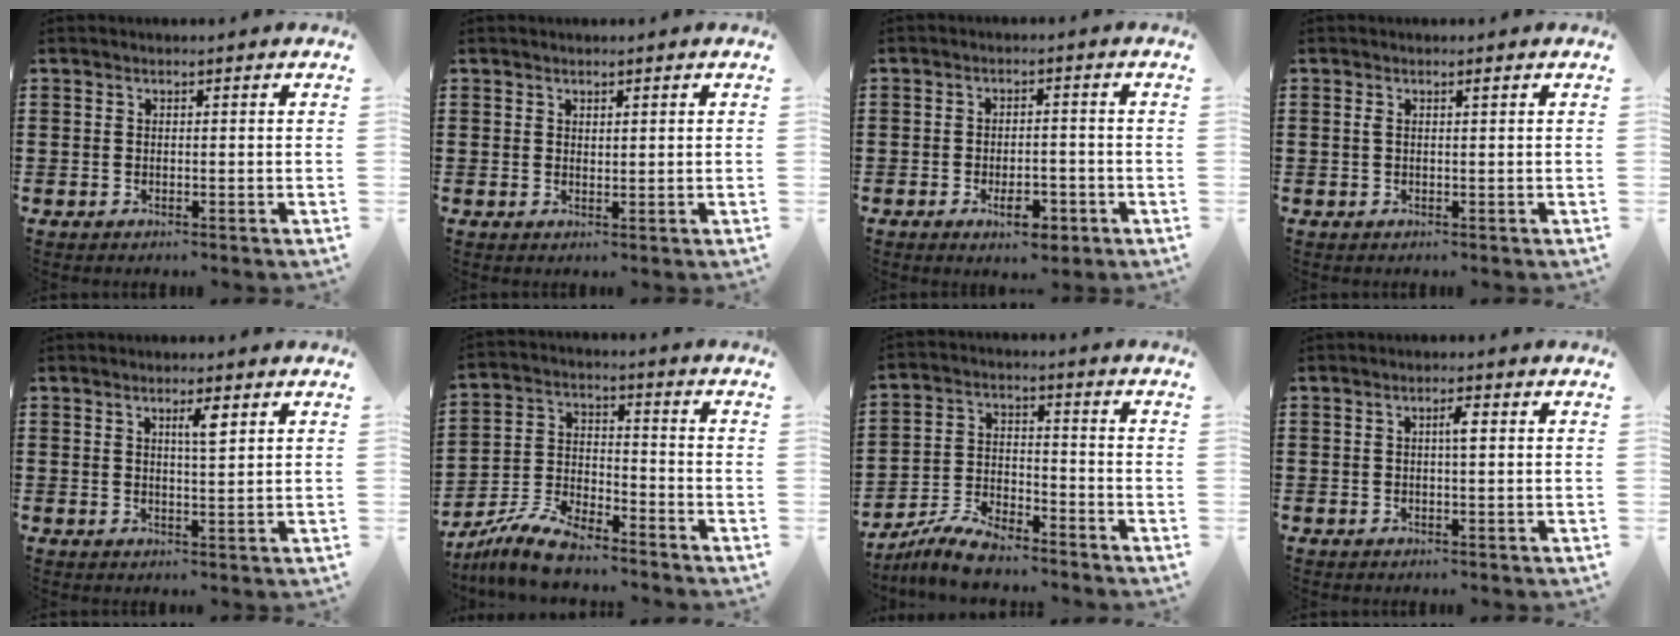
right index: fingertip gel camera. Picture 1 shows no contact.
{"total": 0.8, "force": [0.7, 0.3, 0.2], "torque": [-0.005, 0.001, 0.012]}
{"total": 4.9, "force": [-2.6, 2.0, 3.6], "torque": [-0.063, 0.004, -0.048]}
{"total": 0.9, "force": [0.3, 0.2, 0.8], "torque": [-0.017, 0.002, 0.006]}
{"total": 3.1, "force": [1.4, 0.5, 2.7], "torque": [-0.048, 0.001, 0.019]}
{"total": 8.3, "force": [-7.3, 1.9, 3.5], "torque": [-0.083, 0.008, -0.143]}
{"total": 6.9, "force": [-6.3, 1.5, 2.2], "torque": [-0.052, 0.008, -0.124]}
{"total": 1.9, "force": [0.3, 0.3, 1.8], "torque": [-0.036, 0.003, 0.003]}